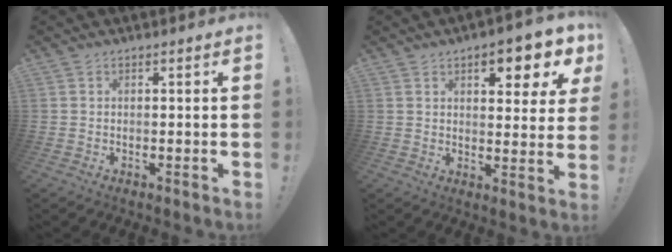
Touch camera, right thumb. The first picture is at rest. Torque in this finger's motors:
{"motor_torque": [1.00, 2.44, 0.41, 0.07, 0.01]}